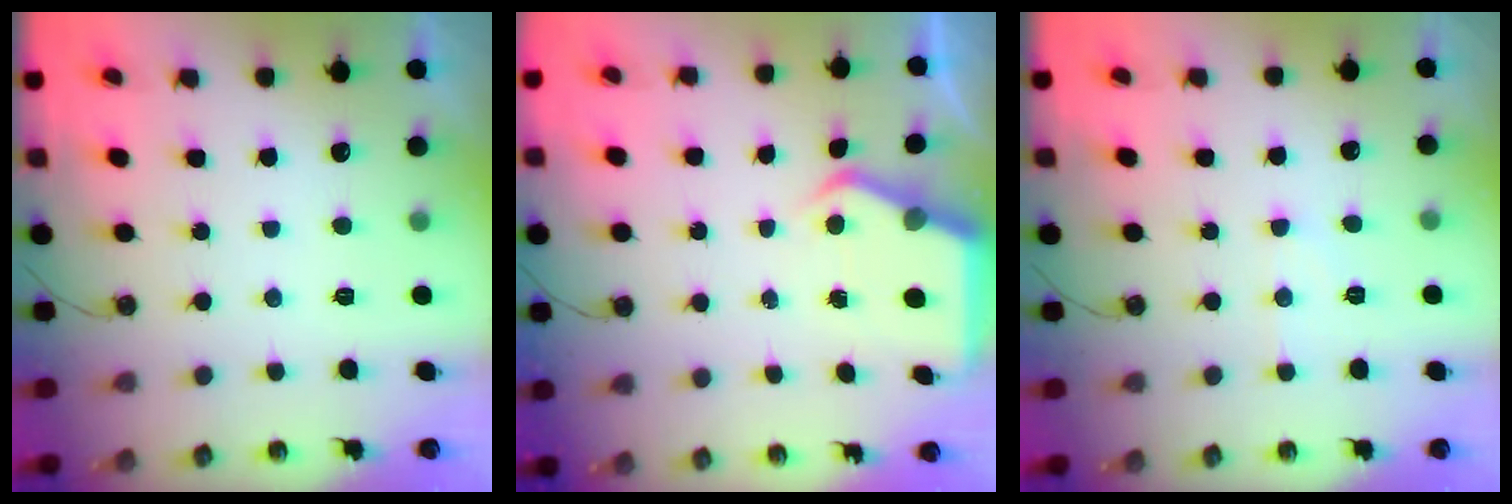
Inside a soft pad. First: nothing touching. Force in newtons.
{"total": 5.1, "press": 5.1, "slide": 0.5}
{"total": 5.3, "press": 5.2, "slide": 0.6}